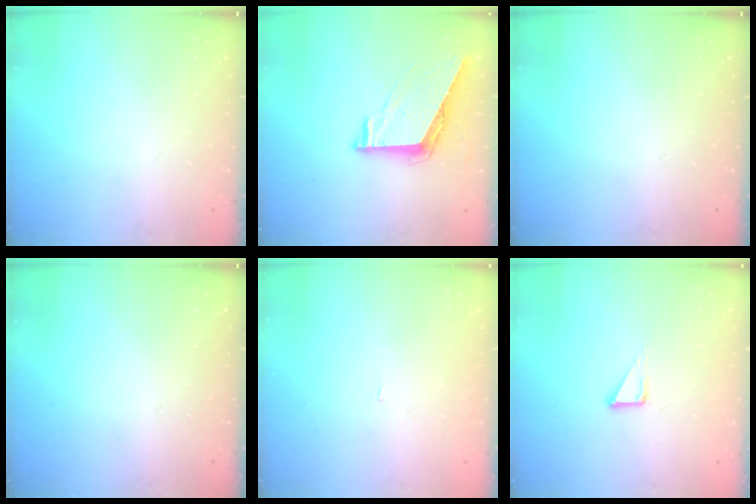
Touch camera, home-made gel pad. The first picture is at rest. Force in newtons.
{"total": 7.5, "press": 7.5, "slide": 0.5}
{"total": 0.0}
{"total": 0.0}
{"total": 2.2, "press": 2.2, "slide": 0.2}
{"total": 3.4, "press": 3.4, "slide": 0.2}